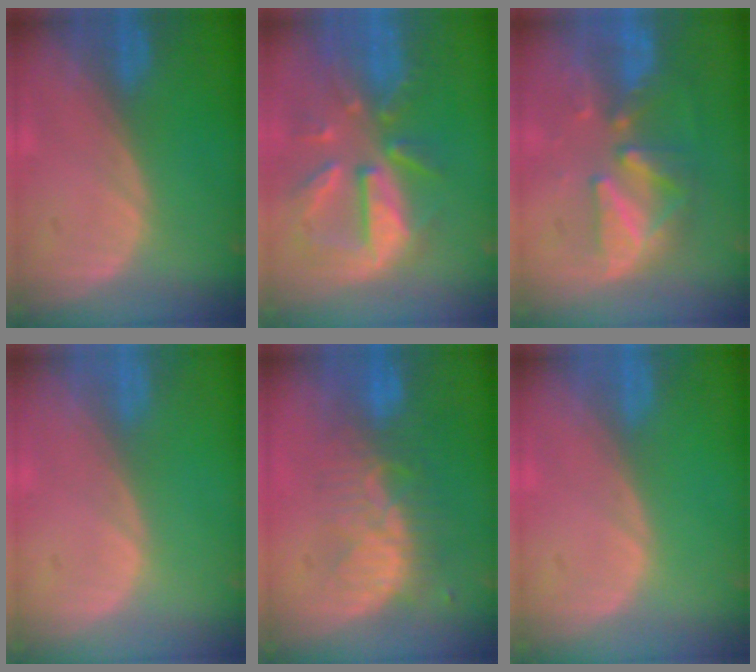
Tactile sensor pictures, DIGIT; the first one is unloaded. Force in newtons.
{"total": 10.7, "press": 9.5, "slide": 5.0}
{"total": 8.4, "press": 8.1, "slide": 2.0}
{"total": 0.0}
{"total": 8.1, "press": 7.5, "slide": 3.1}
{"total": 0.0}